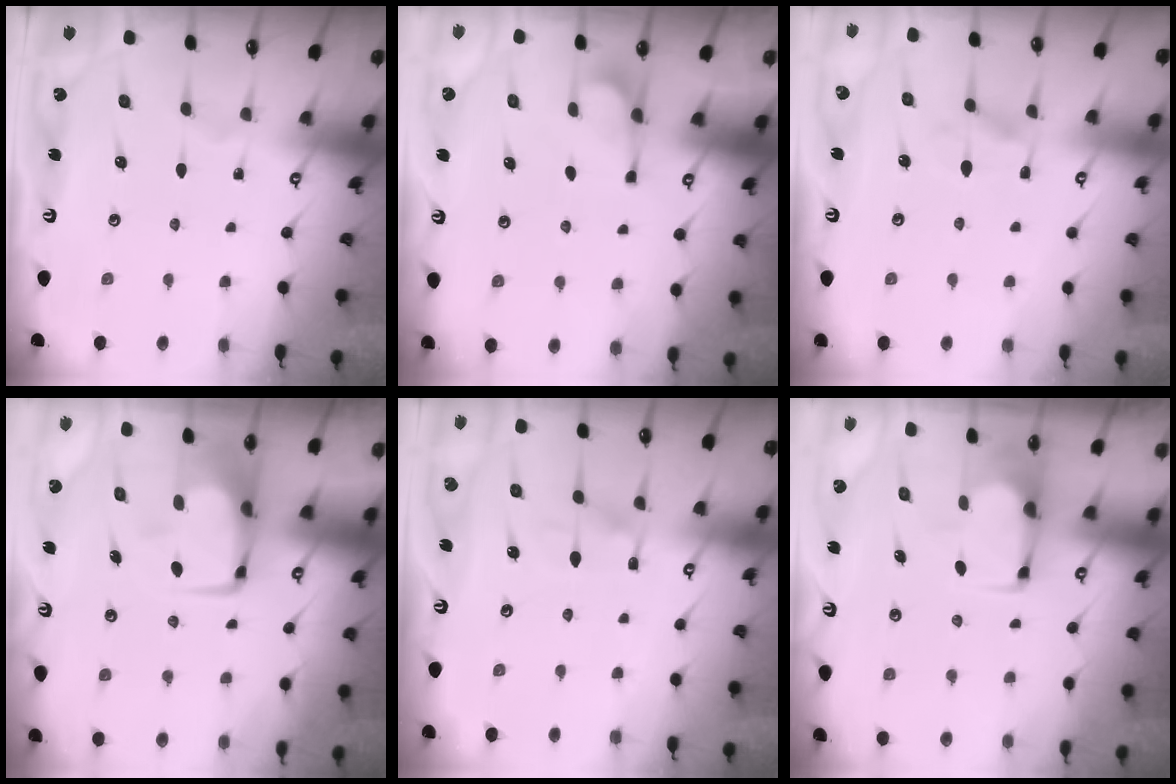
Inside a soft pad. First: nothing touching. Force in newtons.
{"total": 2.4, "press": 2.2, "slide": 1.0}
{"total": 0.7, "press": 0.3, "slide": 0.7}
{"total": 0.6, "press": 0.2, "slide": 0.5}
{"total": 6.6, "press": 6.6, "slide": 0.7}
{"total": 1.9, "press": 1.6, "slide": 1.0}